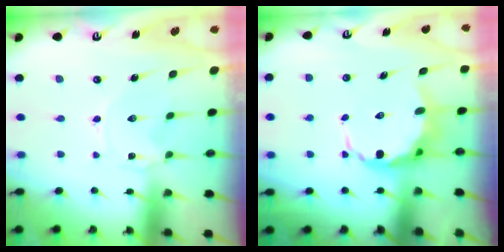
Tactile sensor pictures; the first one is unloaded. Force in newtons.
{"total": 7.3, "press": 7.0, "slide": 2.0}